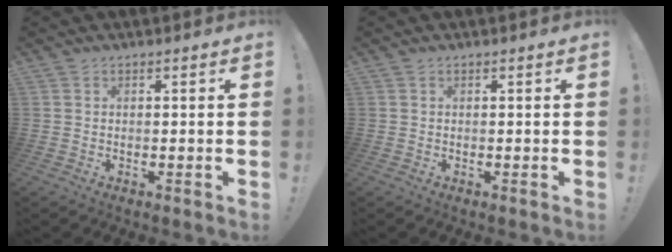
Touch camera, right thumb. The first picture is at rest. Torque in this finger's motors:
{"motor_torque": [-0.05, 0.05, -0.05, 0.03, 0.03]}